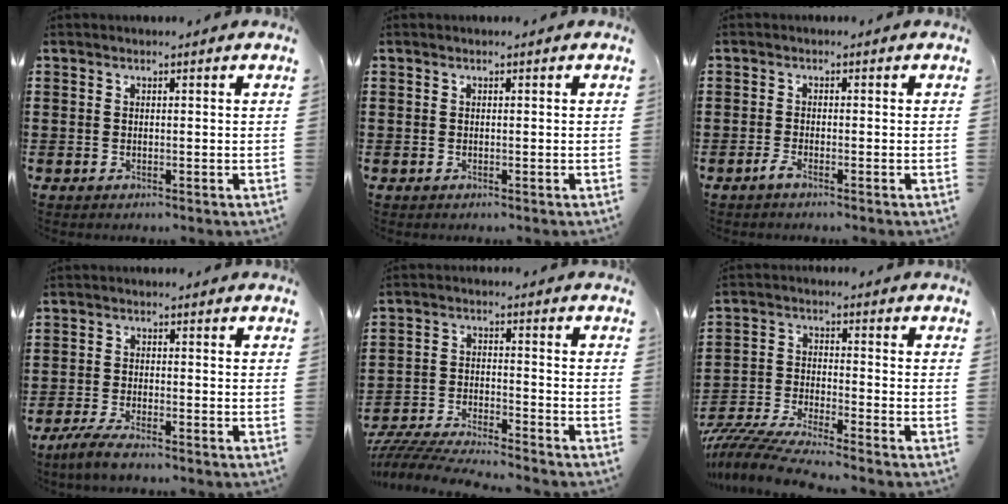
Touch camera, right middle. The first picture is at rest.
{"total": 0.0}
{"total": 1.5, "force": [-1.1, 0.1, 1.0], "torque": [-0.027, -0.007, -0.021]}
{"total": 3.5, "force": [-3.0, 0.4, 1.8], "torque": [-0.045, -0.004, -0.061]}
{"total": 5.7, "force": [-5.6, 0.2, 1.2], "torque": [-0.038, -0.004, -0.114]}
{"total": 6.7, "force": [-6.4, 0.0, 1.9], "torque": [-0.054, -0.010, -0.129]}